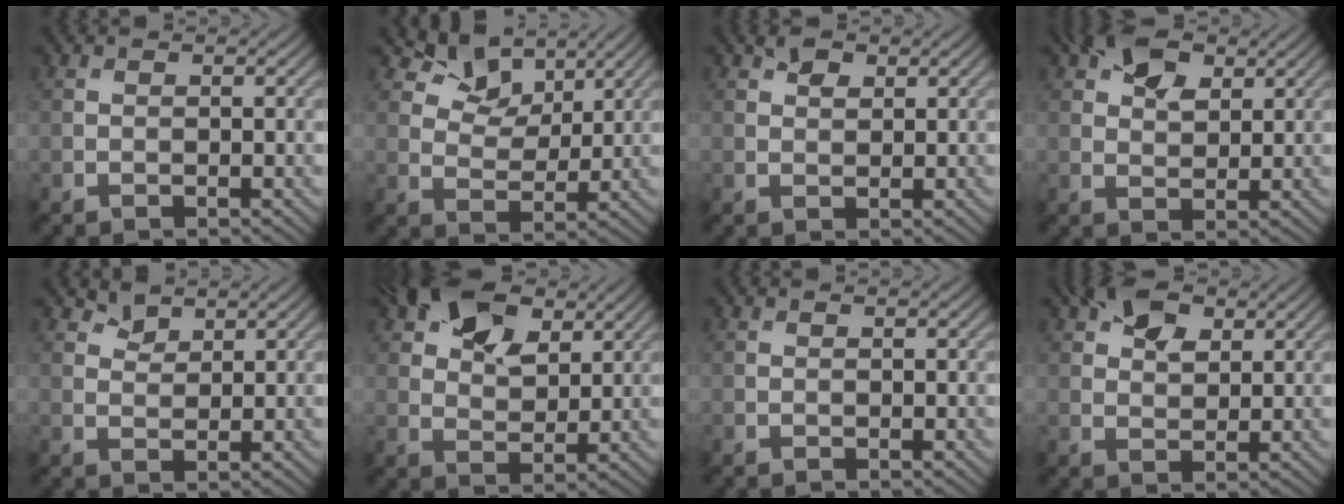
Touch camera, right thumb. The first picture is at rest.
{"total": 7.3, "force": [5.1, 4.1, 3.3], "torque": [-0.063, -0.002, 0.096]}
{"total": 1.9, "force": [1.2, 1.2, 1.0], "torque": [-0.016, 0.002, 0.021]}
{"total": 6.0, "force": [3.2, 3.5, 3.6], "torque": [-0.066, 0.006, 0.056]}
{"total": 1.8, "force": [1.6, 0.9, 0.4], "torque": [-0.008, -0.006, 0.033]}
{"total": 10.1, "force": [5.6, 5.8, 6.1], "torque": [-0.129, 0.011, 0.101]}
{"total": 0.0}
{"total": 5.3, "force": [2.9, 3.2, 3.1], "torque": [-0.058, 0.005, 0.050]}